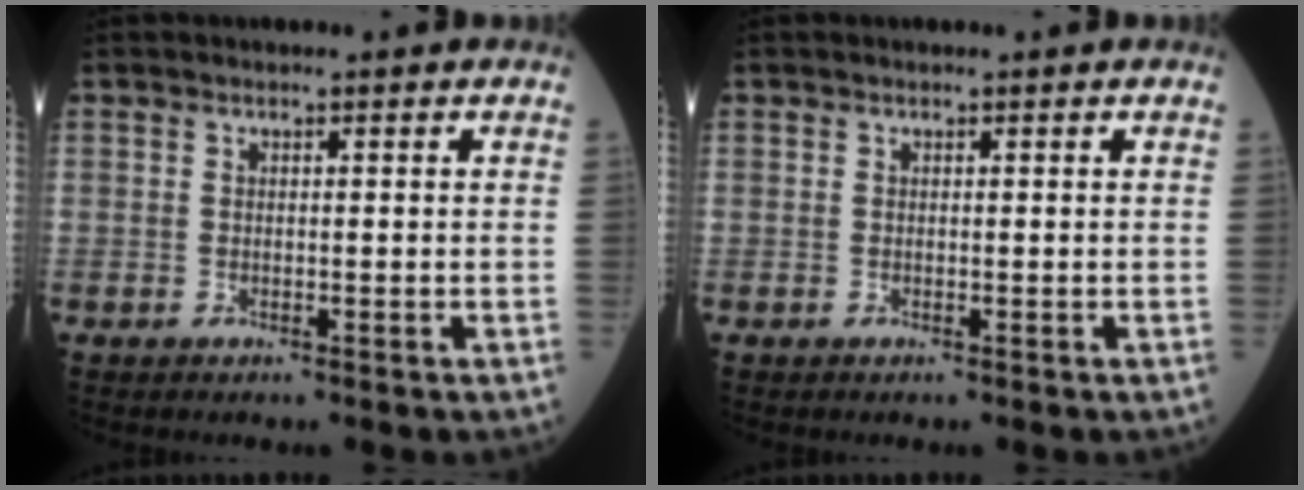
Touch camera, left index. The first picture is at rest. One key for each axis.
{"total": 0.0}